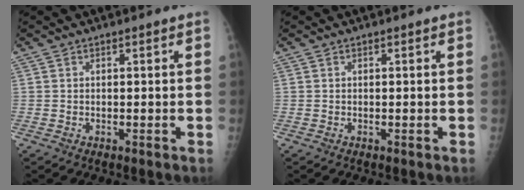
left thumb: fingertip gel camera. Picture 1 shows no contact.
{"total": 0.0}